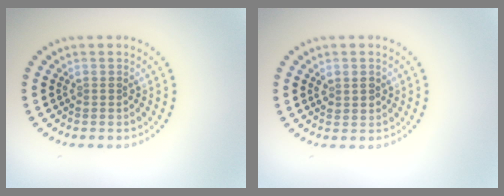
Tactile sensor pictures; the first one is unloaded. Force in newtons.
{"total": 1.6, "press": 1.5, "slide": 0.5}